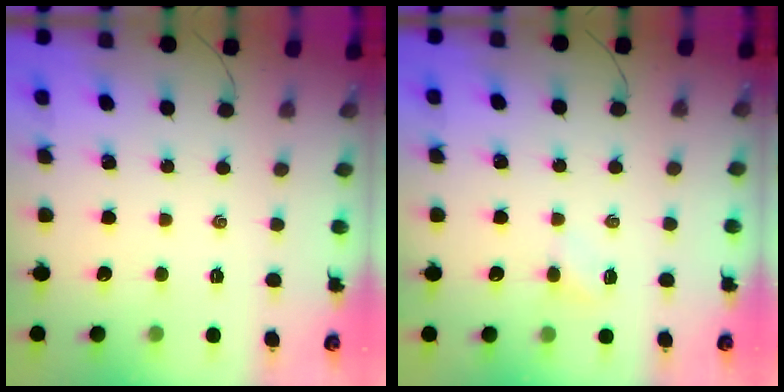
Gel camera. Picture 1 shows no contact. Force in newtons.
{"total": 2.6, "press": 2.5, "slide": 0.9}